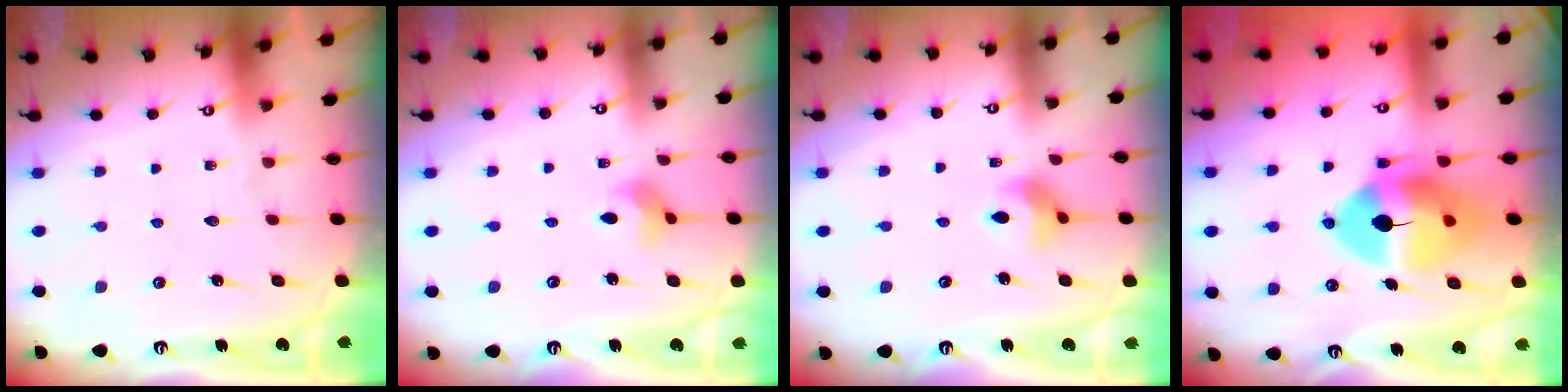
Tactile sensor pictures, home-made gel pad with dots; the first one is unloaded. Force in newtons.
{"total": 3.3, "press": 3.2, "slide": 0.5}
{"total": 6.5, "press": 6.5, "slide": 0.6}
{"total": 14.9, "press": 14.7, "slide": 2.5}